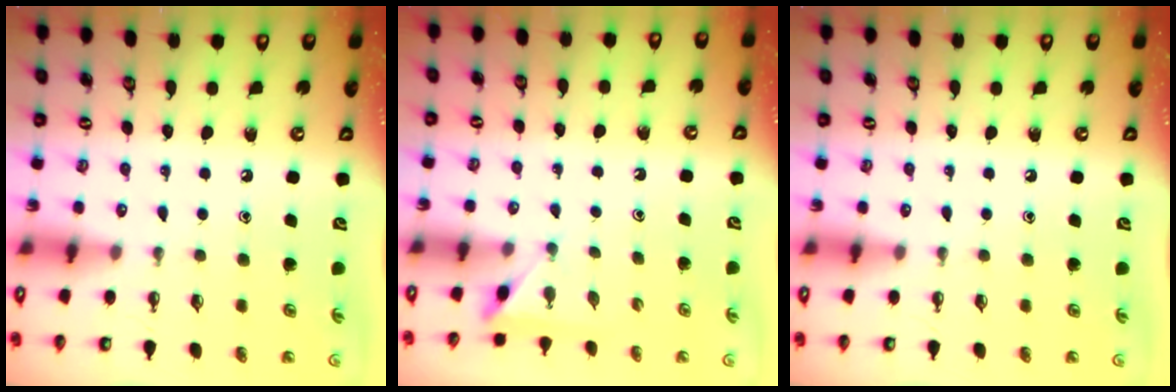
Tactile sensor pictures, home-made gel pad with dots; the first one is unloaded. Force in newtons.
{"total": 2.5, "press": 2.4, "slide": 0.3}
{"total": 0.0}